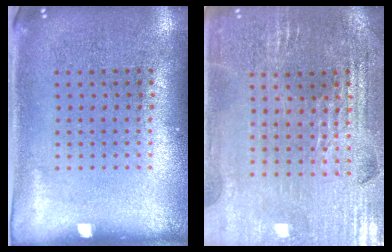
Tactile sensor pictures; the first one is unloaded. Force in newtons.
{"total": 2.8, "press": 2.8, "slide": 0.5}